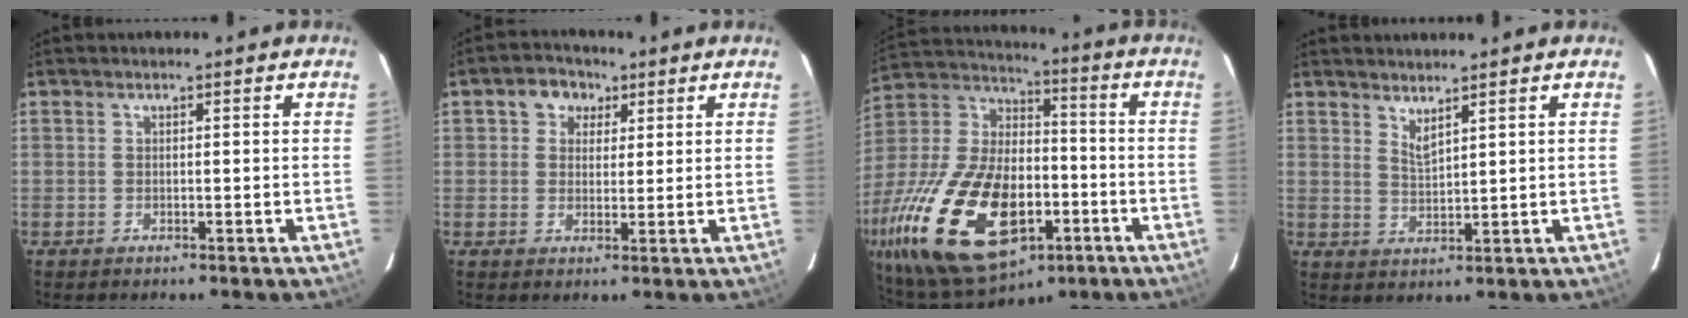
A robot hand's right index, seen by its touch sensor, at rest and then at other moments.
{"total": 5.0, "force": [2.0, 4.3, 1.7], "torque": [-0.023, 0.016, 0.029]}
{"total": 30.8, "force": [-11.8, 17.4, 22.5], "torque": [-0.483, -0.024, -0.180]}
{"total": 2.9, "force": [2.5, 0.2, 1.5], "torque": [-0.027, -0.004, 0.042]}